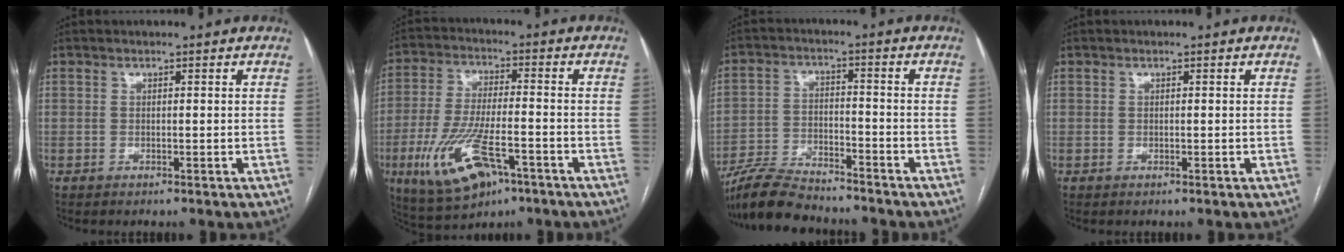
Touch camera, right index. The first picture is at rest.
{"total": 14.0, "force": [-6.4, 4.6, 11.6], "torque": [-0.239, -0.015, -0.103]}
{"total": 10.1, "force": [-9.2, 1.8, 3.8], "torque": [-0.074, -0.014, -0.166]}
{"total": 0.0}